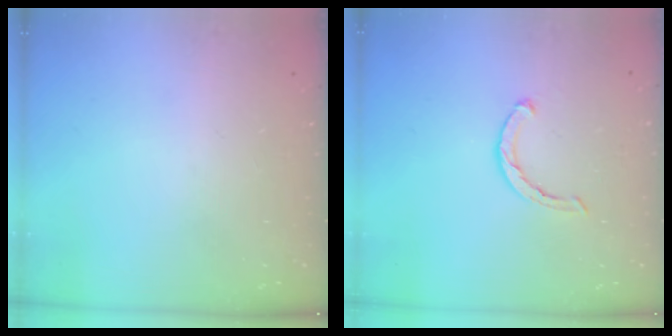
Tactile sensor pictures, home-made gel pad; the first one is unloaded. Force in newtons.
{"total": 2.1, "press": 2.1, "slide": 0.3}